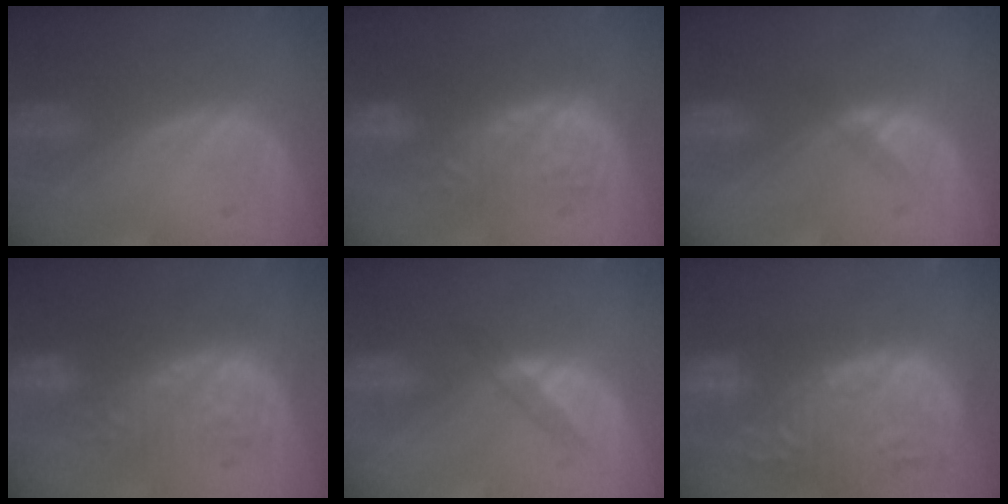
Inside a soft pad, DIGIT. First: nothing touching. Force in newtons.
{"total": 8.9, "press": 8.6, "slide": 2.2}
{"total": 1.4, "press": 1.1, "slide": 0.8}
{"total": 8.8, "press": 8.7, "slide": 1.4}
{"total": 2.4, "press": 2.2, "slide": 1.1}
{"total": 14.6, "press": 12.6, "slide": 7.4}